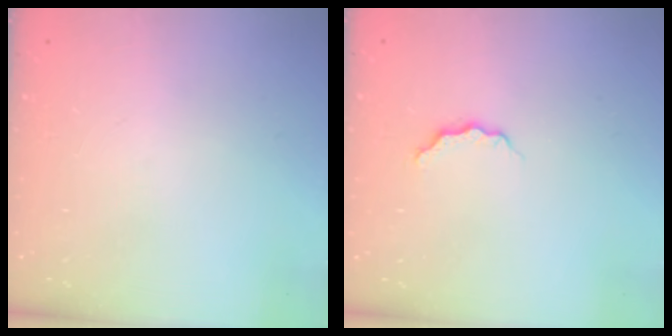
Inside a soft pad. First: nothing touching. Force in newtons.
{"total": 3.7, "press": 3.7, "slide": 0.4}